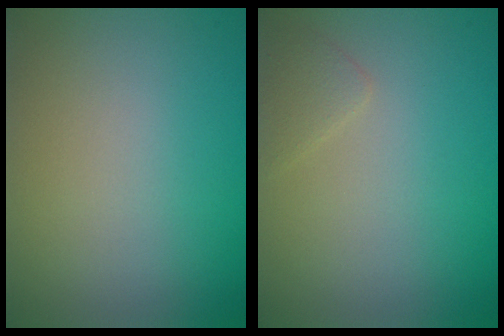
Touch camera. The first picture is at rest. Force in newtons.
{"total": 1.1, "press": 1.1, "slide": 0.0}